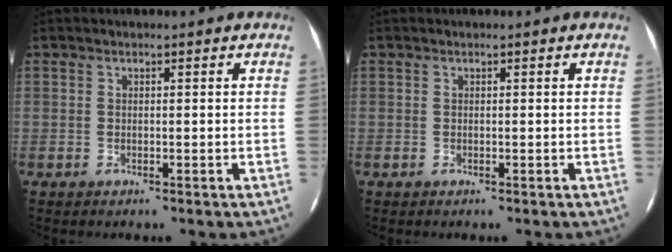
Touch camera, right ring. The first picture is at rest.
{"total": 0.0}